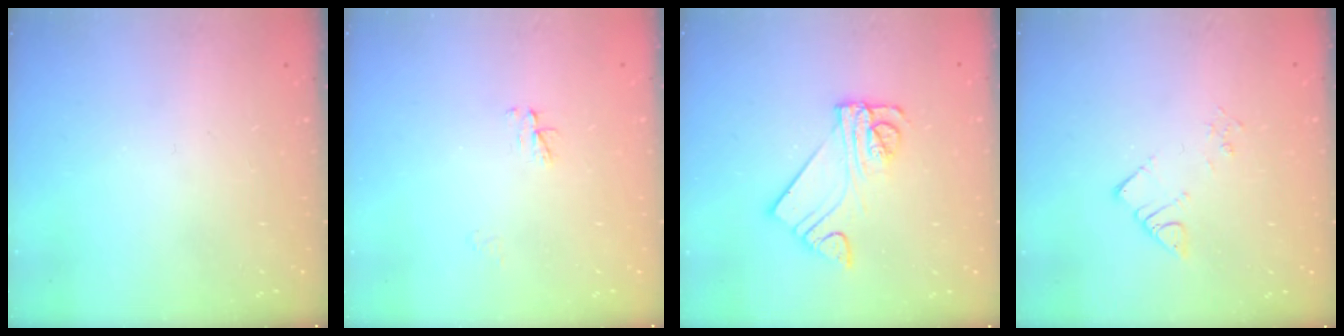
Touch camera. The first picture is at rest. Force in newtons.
{"total": 3.0, "press": 3.0, "slide": 0.4}
{"total": 9.3, "press": 9.3, "slide": 0.9}
{"total": 3.9, "press": 3.9, "slide": 0.2}